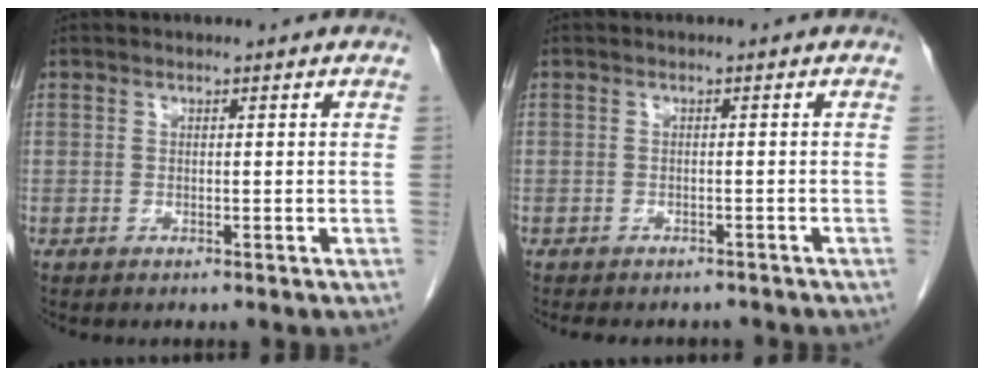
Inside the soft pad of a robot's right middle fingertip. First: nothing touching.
{"total": 6.8, "force": [-5.9, 2.7, 2.0], "torque": [-0.024, 0.002, -0.069]}